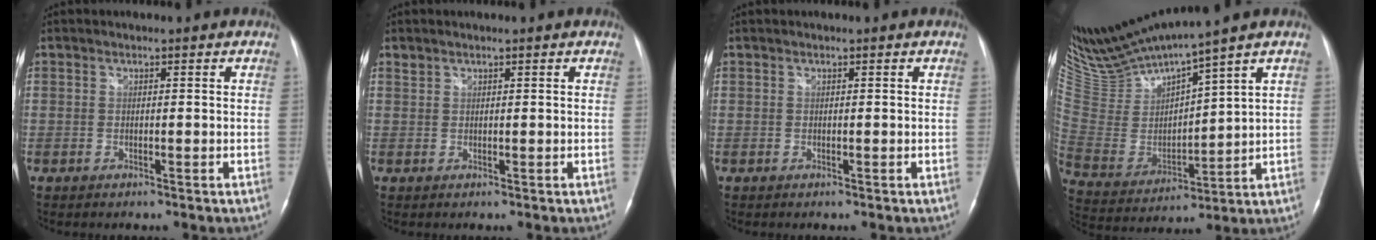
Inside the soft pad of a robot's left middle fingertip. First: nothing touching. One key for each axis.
{"total": 0.7, "fx": 0.7, "fy": 0.2, "fz": 0.0, "tx": -0.002, "ty": 0.005, "tz": 0.014}
{"total": 0.0}
{"total": 14.7, "fx": 13.5, "fy": -0.5, "fz": 5.8, "tx": -0.128, "ty": -0.017, "tz": 0.277}